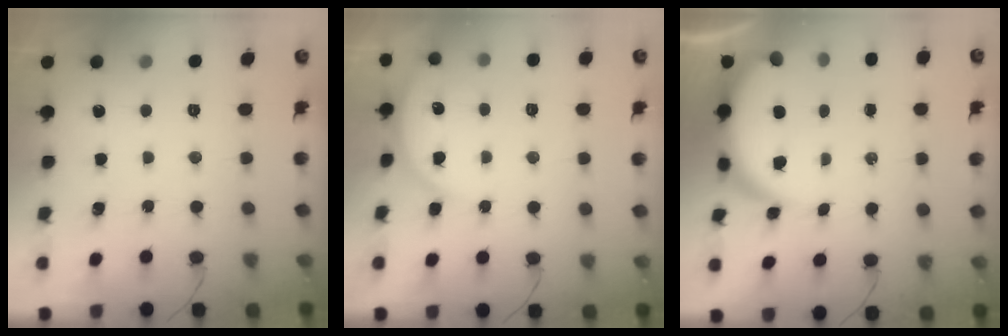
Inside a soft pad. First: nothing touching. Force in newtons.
{"total": 5.8, "press": 5.8, "slide": 0.7}
{"total": 8.1, "press": 8.0, "slide": 0.9}